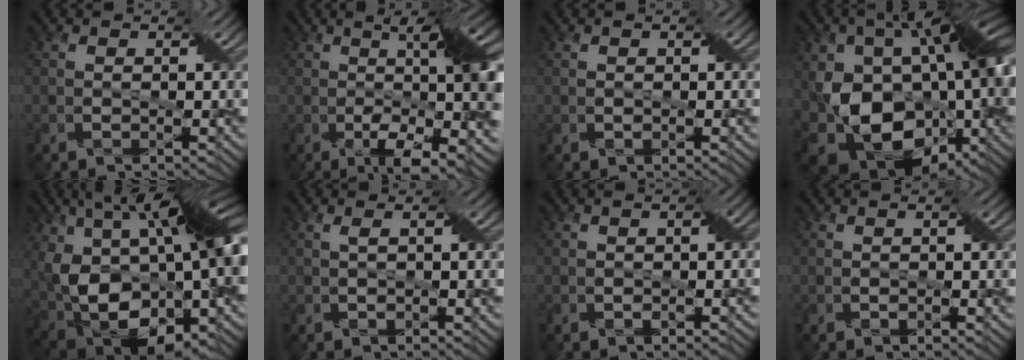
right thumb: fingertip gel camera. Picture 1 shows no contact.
{"total": 14.5, "force": [-1.3, 3.5, 14.0], "torque": [-0.191, 0.014, -0.018]}
{"total": 0.9, "force": [-0.1, 0.4, 0.8], "torque": [-0.014, 0.003, 0.001]}
{"total": 20.3, "force": [-1.1, 12.0, 16.3], "torque": [-0.284, -0.022, 0.003]}
{"total": 20.7, "force": [1.9, 12.4, 16.5], "torque": [-0.320, -0.006, 0.050]}
{"total": 1.8, "force": [0.3, 0.1, 1.7], "torque": [-0.036, 0.007, 0.006]}
{"total": 2.3, "force": [-0.1, 1.0, 2.1], "torque": [-0.038, 0.003, 0.000]}
{"total": 1.2, "force": [0.0, 0.4, 1.1], "torque": [-0.020, 0.004, 0.002]}